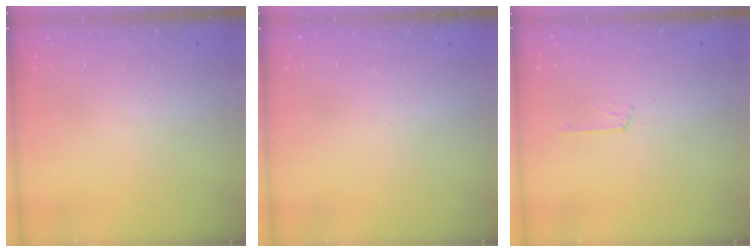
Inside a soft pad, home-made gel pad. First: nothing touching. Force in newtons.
{"total": 0.0}
{"total": 2.9, "press": 2.9, "slide": 0.3}